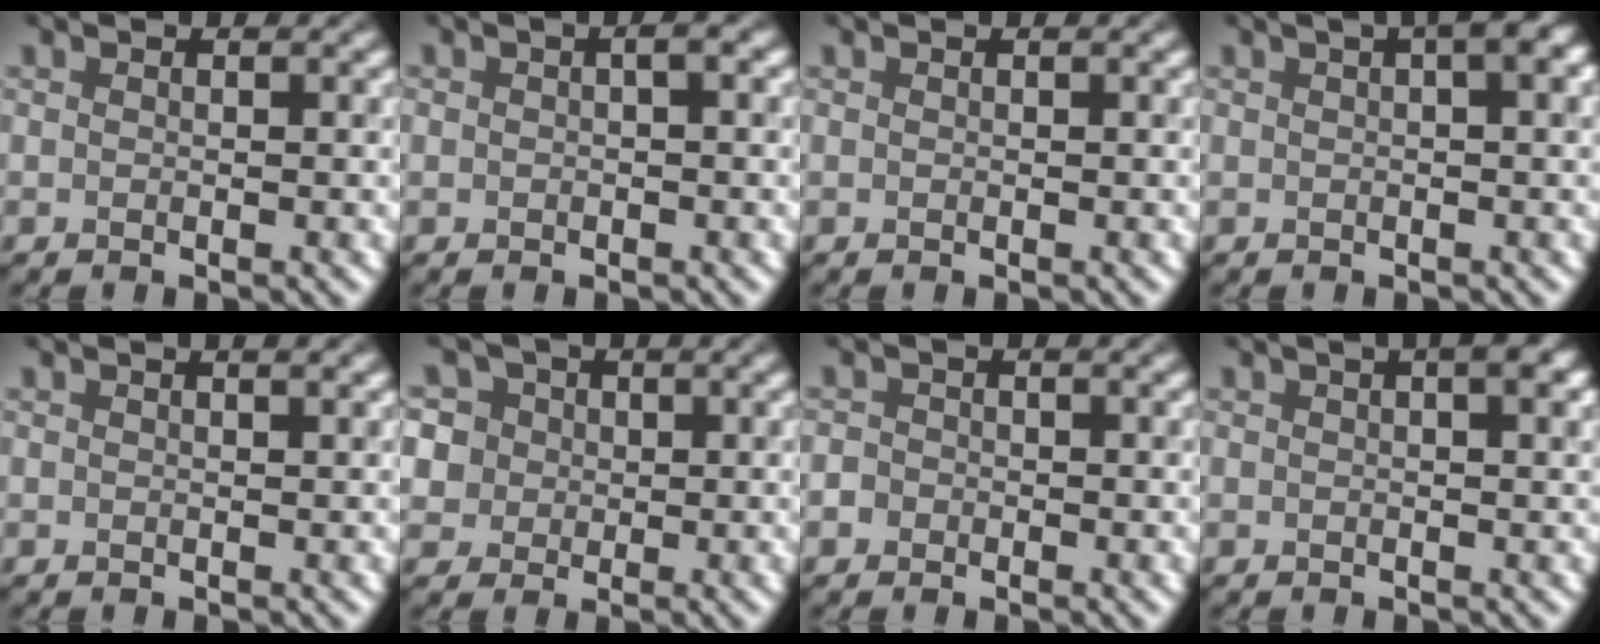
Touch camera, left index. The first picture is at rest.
{"total": 1.0, "force": [0.1, 0.4, 0.9], "torque": [-0.014, 0.006, 0.000]}
{"total": 0.0}
{"total": 3.5, "force": [1.3, 0.8, 3.1], "torque": [-0.036, 0.016, 0.014]}
{"total": 1.2, "force": [0.8, 0.3, 0.9], "torque": [-0.002, -0.001, 0.003]}
{"total": 6.4, "force": [1.9, 5.8, 1.9], "torque": [-0.034, 0.037, 0.006]}
{"total": 1.1, "force": [-0.7, 0.9, -0.1], "torque": [0.013, 0.004, -0.012]}
{"total": 2.9, "force": [1.3, 0.8, 2.5], "torque": [-0.027, 0.012, 0.009]}